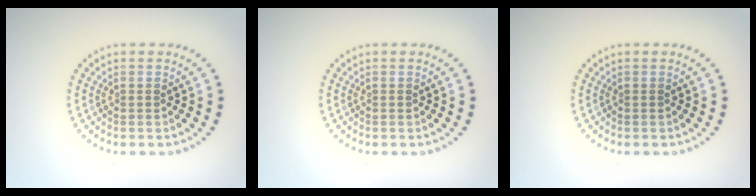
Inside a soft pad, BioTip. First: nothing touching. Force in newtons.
{"total": 0.0}
{"total": 0.0}